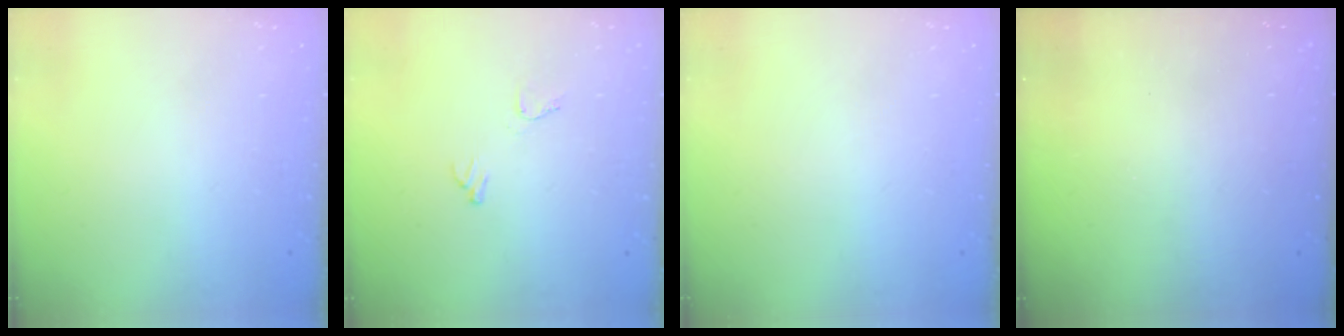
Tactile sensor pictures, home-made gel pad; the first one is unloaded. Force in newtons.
{"total": 6.6, "press": 6.6, "slide": 0.6}
{"total": 0.0}
{"total": 3.0, "press": 3.0, "slide": 0.1}